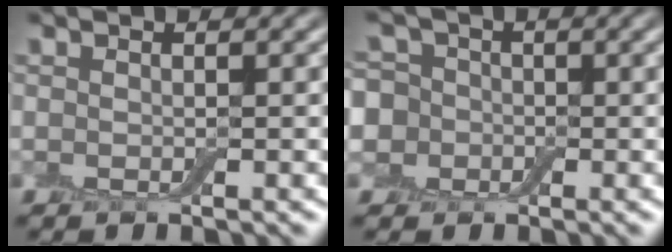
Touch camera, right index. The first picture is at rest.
{"total": 6.6, "force": [0.3, 5.9, 2.8], "torque": [-0.050, 0.037, -0.046]}